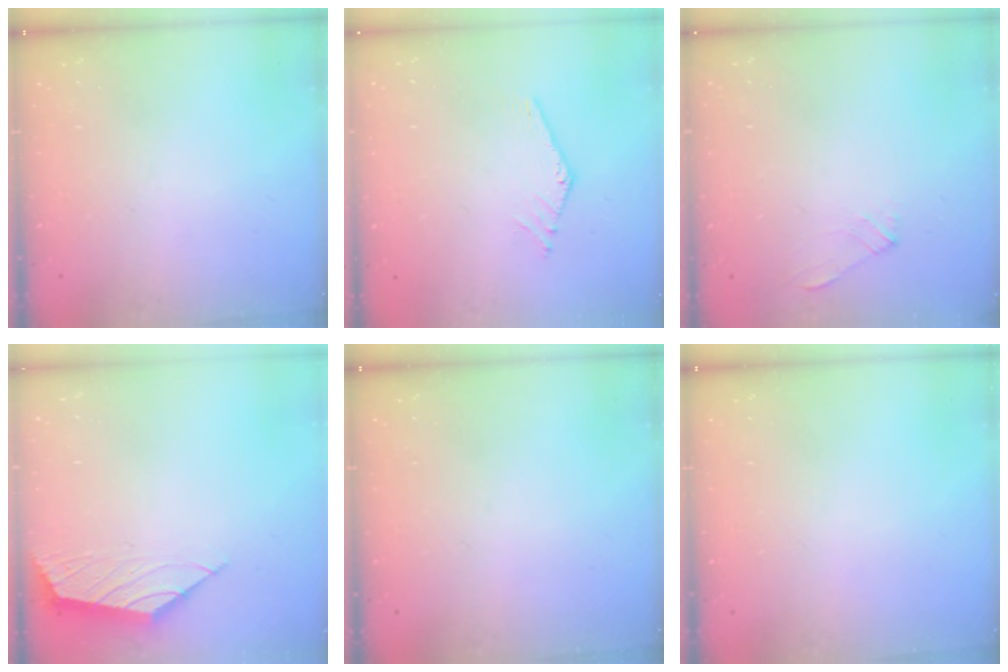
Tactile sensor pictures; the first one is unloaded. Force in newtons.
{"total": 1.6, "press": 1.6, "slide": 0.0}
{"total": 1.9, "press": 1.9, "slide": 0.4}
{"total": 2.2, "press": 2.1, "slide": 0.5}
{"total": 0.0}
{"total": 0.0}